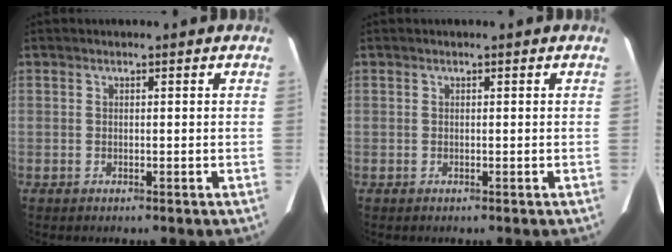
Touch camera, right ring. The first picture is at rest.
{"total": 0.0}